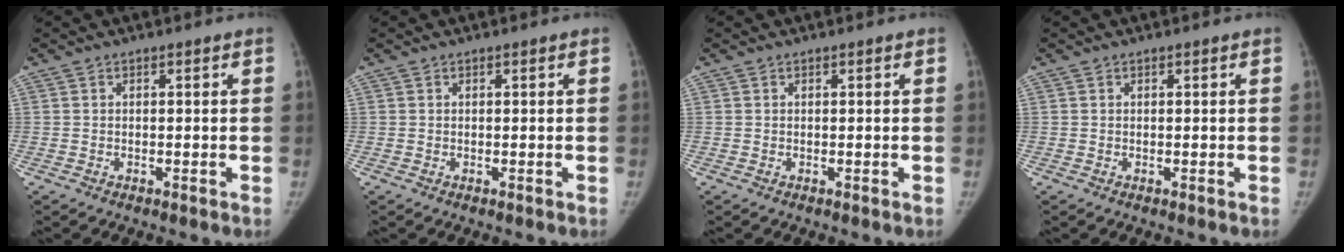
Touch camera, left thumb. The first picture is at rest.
{"total": 0.0}
{"total": 0.0}
{"total": 0.0}